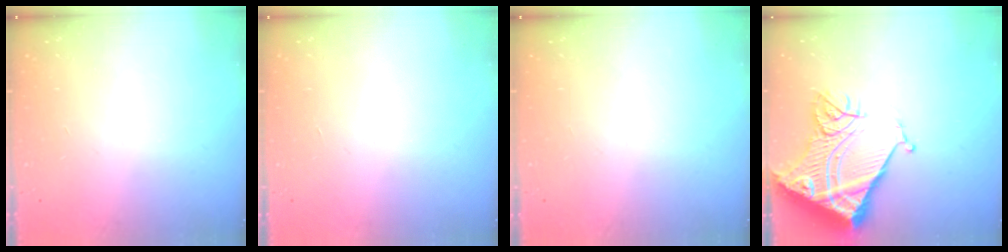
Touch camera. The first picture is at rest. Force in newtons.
{"total": 1.6, "press": 1.5, "slide": 0.1}
{"total": 0.0}
{"total": 20.1, "press": 19.9, "slide": 2.6}